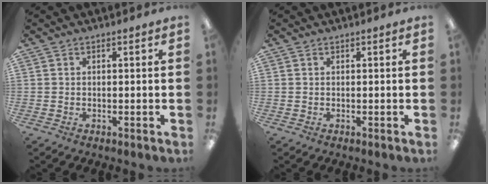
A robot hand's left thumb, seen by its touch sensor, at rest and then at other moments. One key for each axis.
{"total": 0.0}